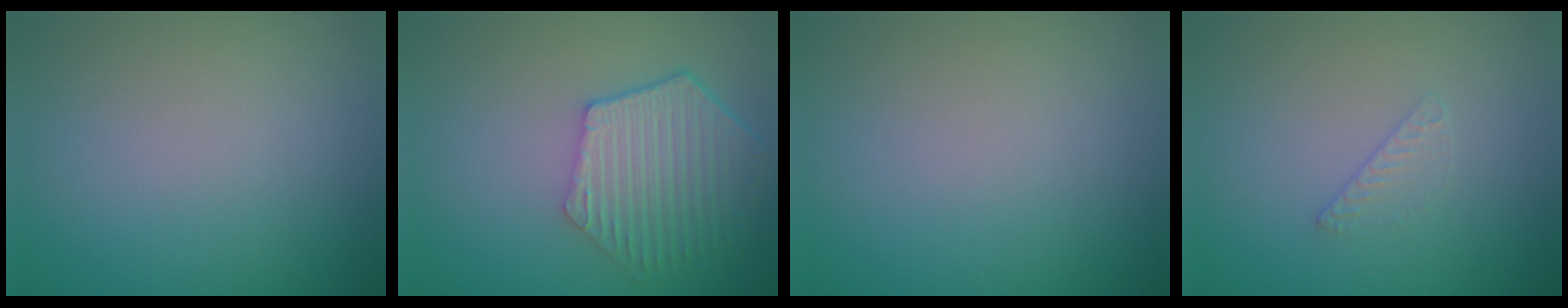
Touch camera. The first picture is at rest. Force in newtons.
{"total": 5.8, "press": 4.6, "slide": 3.5}
{"total": 0.0}
{"total": 0.6, "press": 0.3, "slide": 0.5}